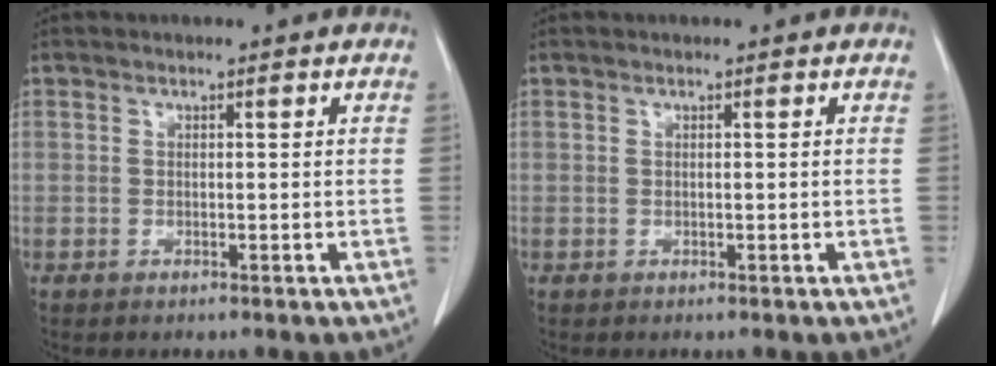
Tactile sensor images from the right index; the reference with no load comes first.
{"total": 0.0}